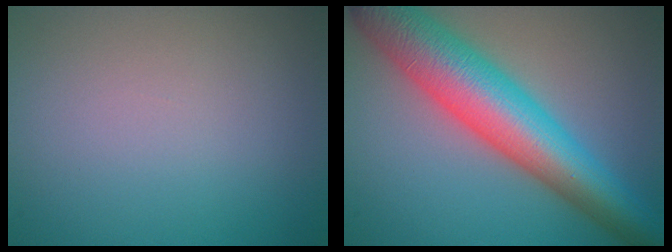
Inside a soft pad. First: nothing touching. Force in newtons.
{"total": 10.5, "press": 10.5, "slide": 0.2}